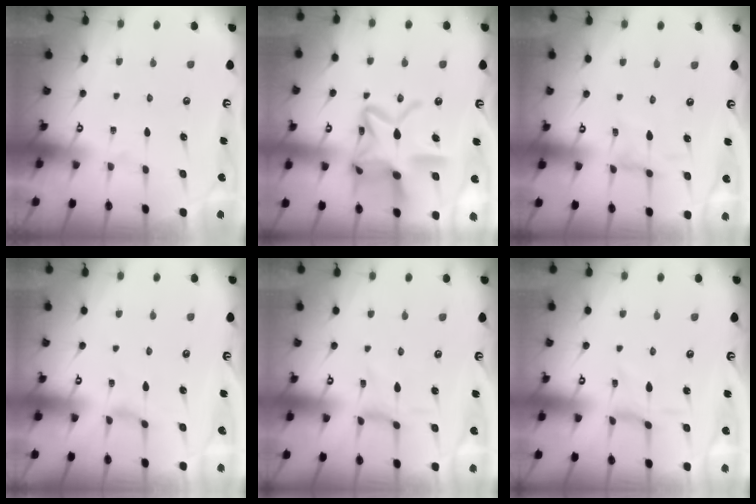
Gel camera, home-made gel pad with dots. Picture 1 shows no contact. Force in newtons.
{"total": 20.8, "press": 20.8, "slide": 1.7}
{"total": 1.7, "press": 1.7, "slide": 0.5}
{"total": 1.5, "press": 1.5, "slide": 0.3}
{"total": 0.0}
{"total": 1.2, "press": 1.1, "slide": 0.4}